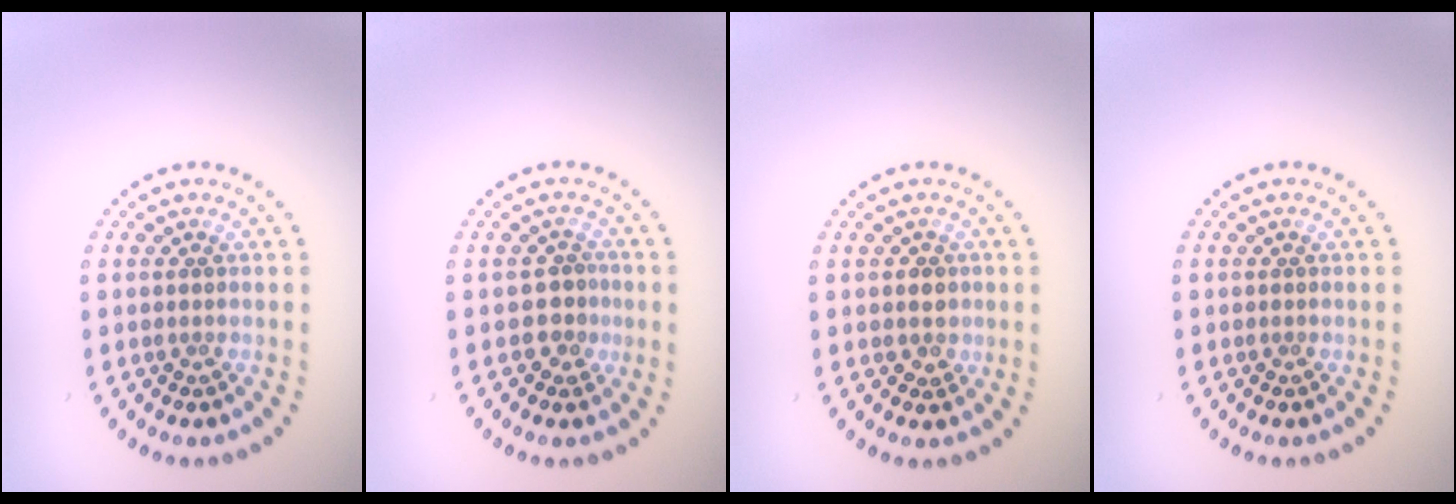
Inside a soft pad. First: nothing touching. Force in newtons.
{"total": 1.8, "press": 1.5, "slide": 1.0}
{"total": 1.2, "press": 0.9, "slide": 0.7}
{"total": 0.0}